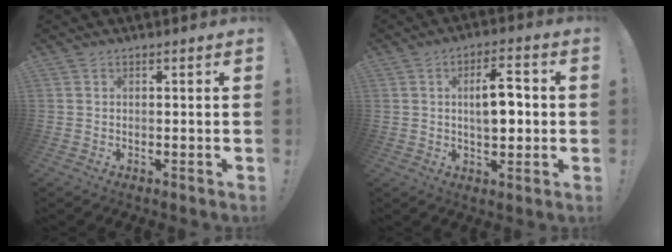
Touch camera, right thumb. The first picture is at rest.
{"total": 9.3, "force": [0.5, 4.4, 8.1], "torque": [-0.121, 0.003, 0.002]}